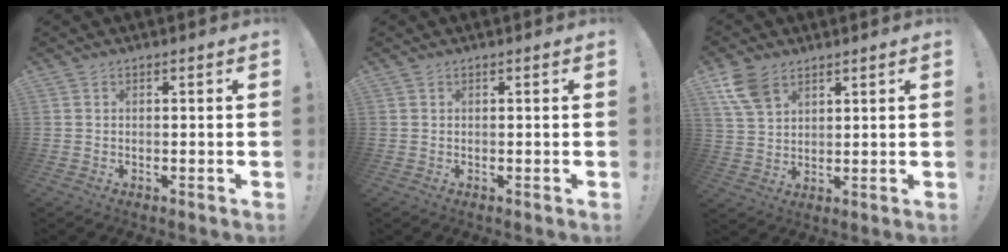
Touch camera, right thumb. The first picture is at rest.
{"total": 0.0}
{"total": 8.8, "force": [5.2, 5.2, 4.9], "torque": [-0.102, -0.011, 0.104]}